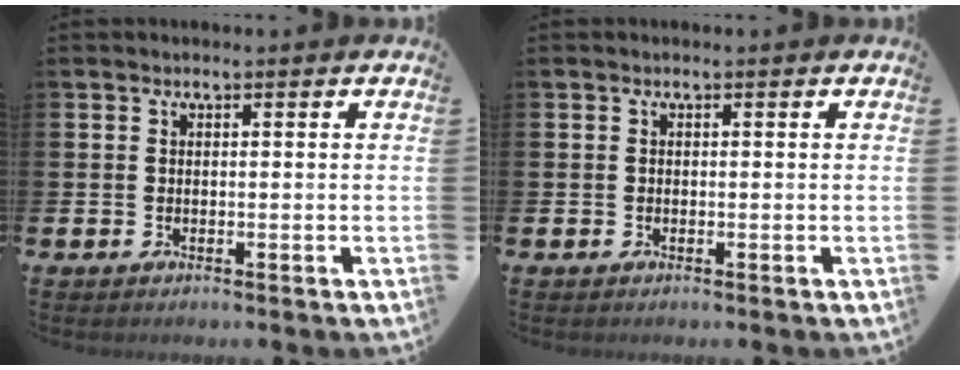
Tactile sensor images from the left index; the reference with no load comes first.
{"total": 0.0}